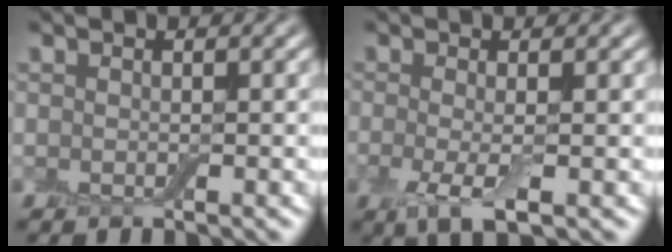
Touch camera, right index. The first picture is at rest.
{"total": 3.1, "force": [-0.7, 0.9, 2.9], "torque": [-0.063, -0.011, -0.016]}